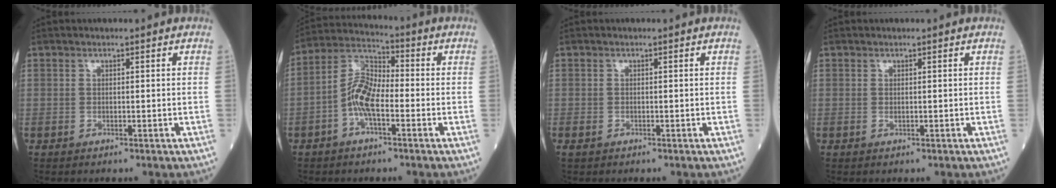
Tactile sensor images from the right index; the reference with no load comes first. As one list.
[{"total": 7.7, "force": [-2.4, 2.8, 6.7], "torque": [-0.144, 0.019, -0.051]}, {"total": 0.7, "force": [-0.3, 0.5, 0.3], "torque": [-0.006, 0.002, -0.005]}, {"total": 0.0}]